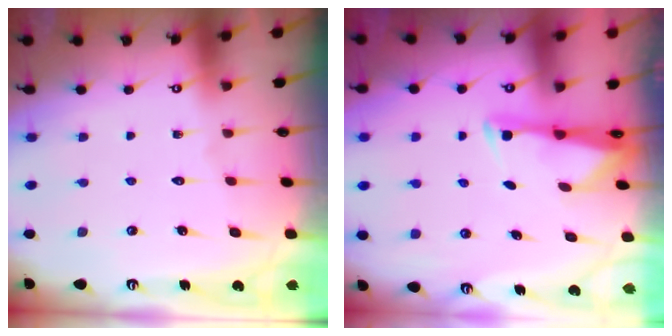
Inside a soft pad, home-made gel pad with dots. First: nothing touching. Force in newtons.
{"total": 2.6, "press": 2.6, "slide": 0.4}